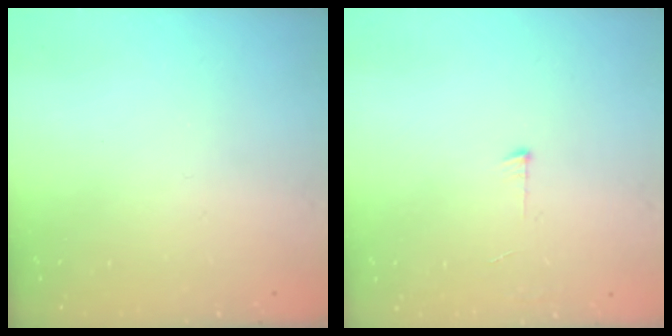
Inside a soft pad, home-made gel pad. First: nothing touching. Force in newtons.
{"total": 3.6, "press": 3.6, "slide": 0.3}